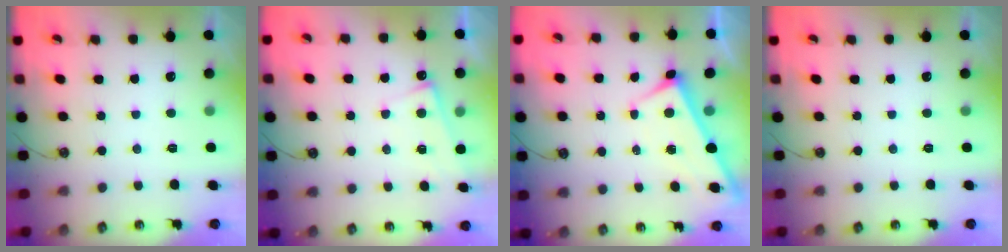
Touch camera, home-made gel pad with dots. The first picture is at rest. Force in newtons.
{"total": 4.8, "press": 4.8, "slide": 0.5}
{"total": 2.9, "press": 2.9, "slide": 0.1}
{"total": 0.0}